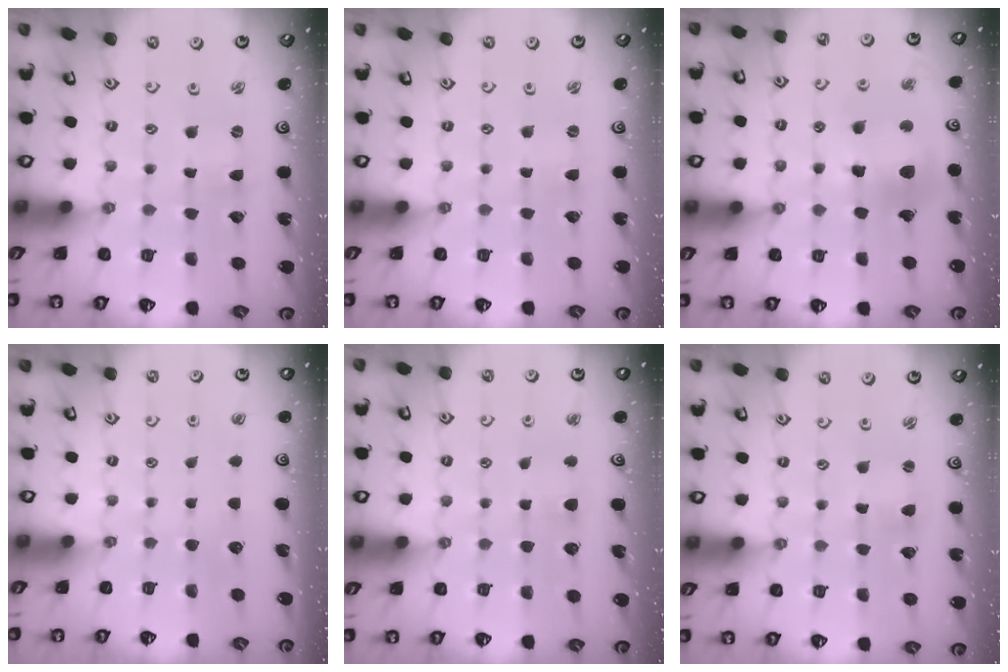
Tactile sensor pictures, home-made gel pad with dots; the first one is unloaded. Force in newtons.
{"total": 0.5, "press": 0.4, "slide": 0.3}
{"total": 11.7, "press": 11.6, "slide": 1.4}
{"total": 0.0}
{"total": 4.6, "press": 4.5, "slide": 0.6}
{"total": 1.3, "press": 1.2, "slide": 0.3}